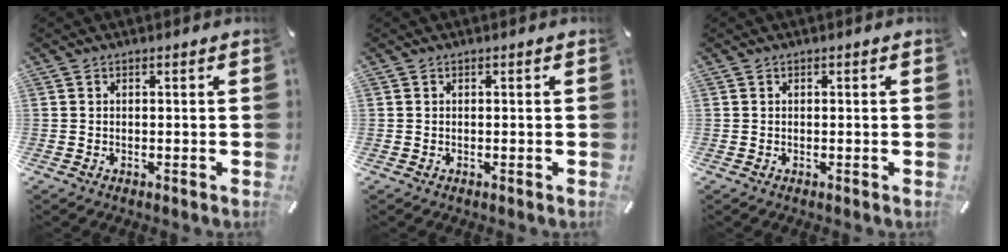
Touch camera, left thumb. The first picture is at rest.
{"total": 0.0}
{"total": 0.0}